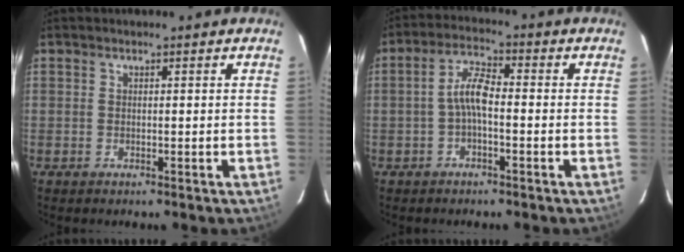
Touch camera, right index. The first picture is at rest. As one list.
[{"total": 4.9, "force": [-1.3, 1.5, 4.4], "torque": [-0.093, 0.017, -0.028]}]